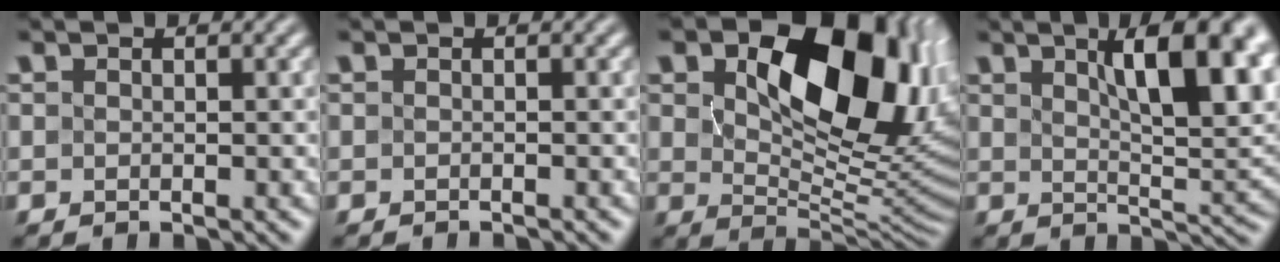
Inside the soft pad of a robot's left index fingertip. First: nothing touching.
{"total": 1.0, "force": [-0.9, 0.2, 0.5], "torque": [0.003, 0.001, -0.015]}
{"total": 13.8, "force": [4.6, 7.4, 10.7], "torque": [-0.152, -0.005, 0.081]}
{"total": 10.3, "force": [3.8, 3.5, 8.9], "torque": [-0.121, 0.005, 0.061]}